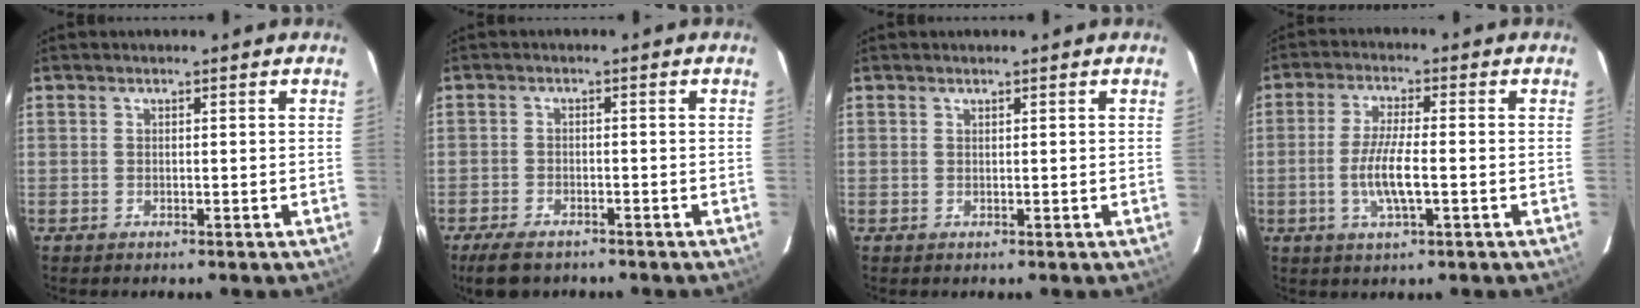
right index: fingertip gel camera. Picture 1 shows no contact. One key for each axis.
{"total": 5.9, "fx": -4.6, "fy": 2.5, "fz": 2.7, "tx": -0.075, "ty": -0.009, "tz": -0.081}
{"total": 0.0}
{"total": 7.3, "fx": -1.8, "fy": 1.4, "fz": 6.9, "tx": -0.137, "ty": -0.003, "tz": -0.037}